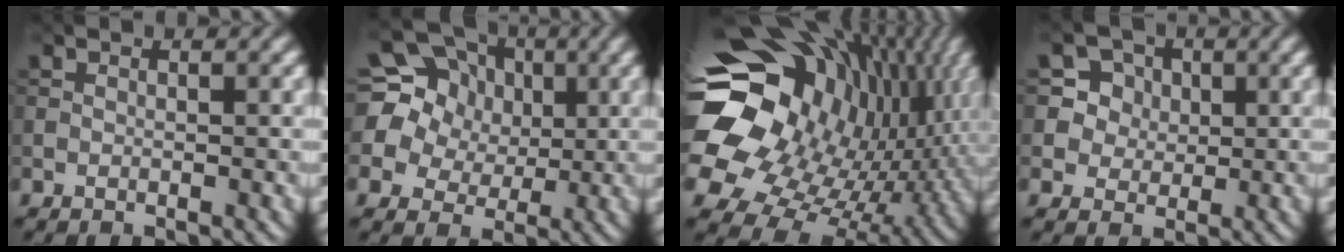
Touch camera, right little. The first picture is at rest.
{"total": 14.6, "force": [4.4, 12.8, 5.6], "torque": [-0.158, 0.060, 0.065]}
{"total": 20.0, "force": [2.3, 16.1, 11.7], "torque": [-0.243, -0.016, 0.061]}
{"total": 4.7, "force": [1.8, 4.1, 1.3], "torque": [-0.028, 0.003, 0.040]}